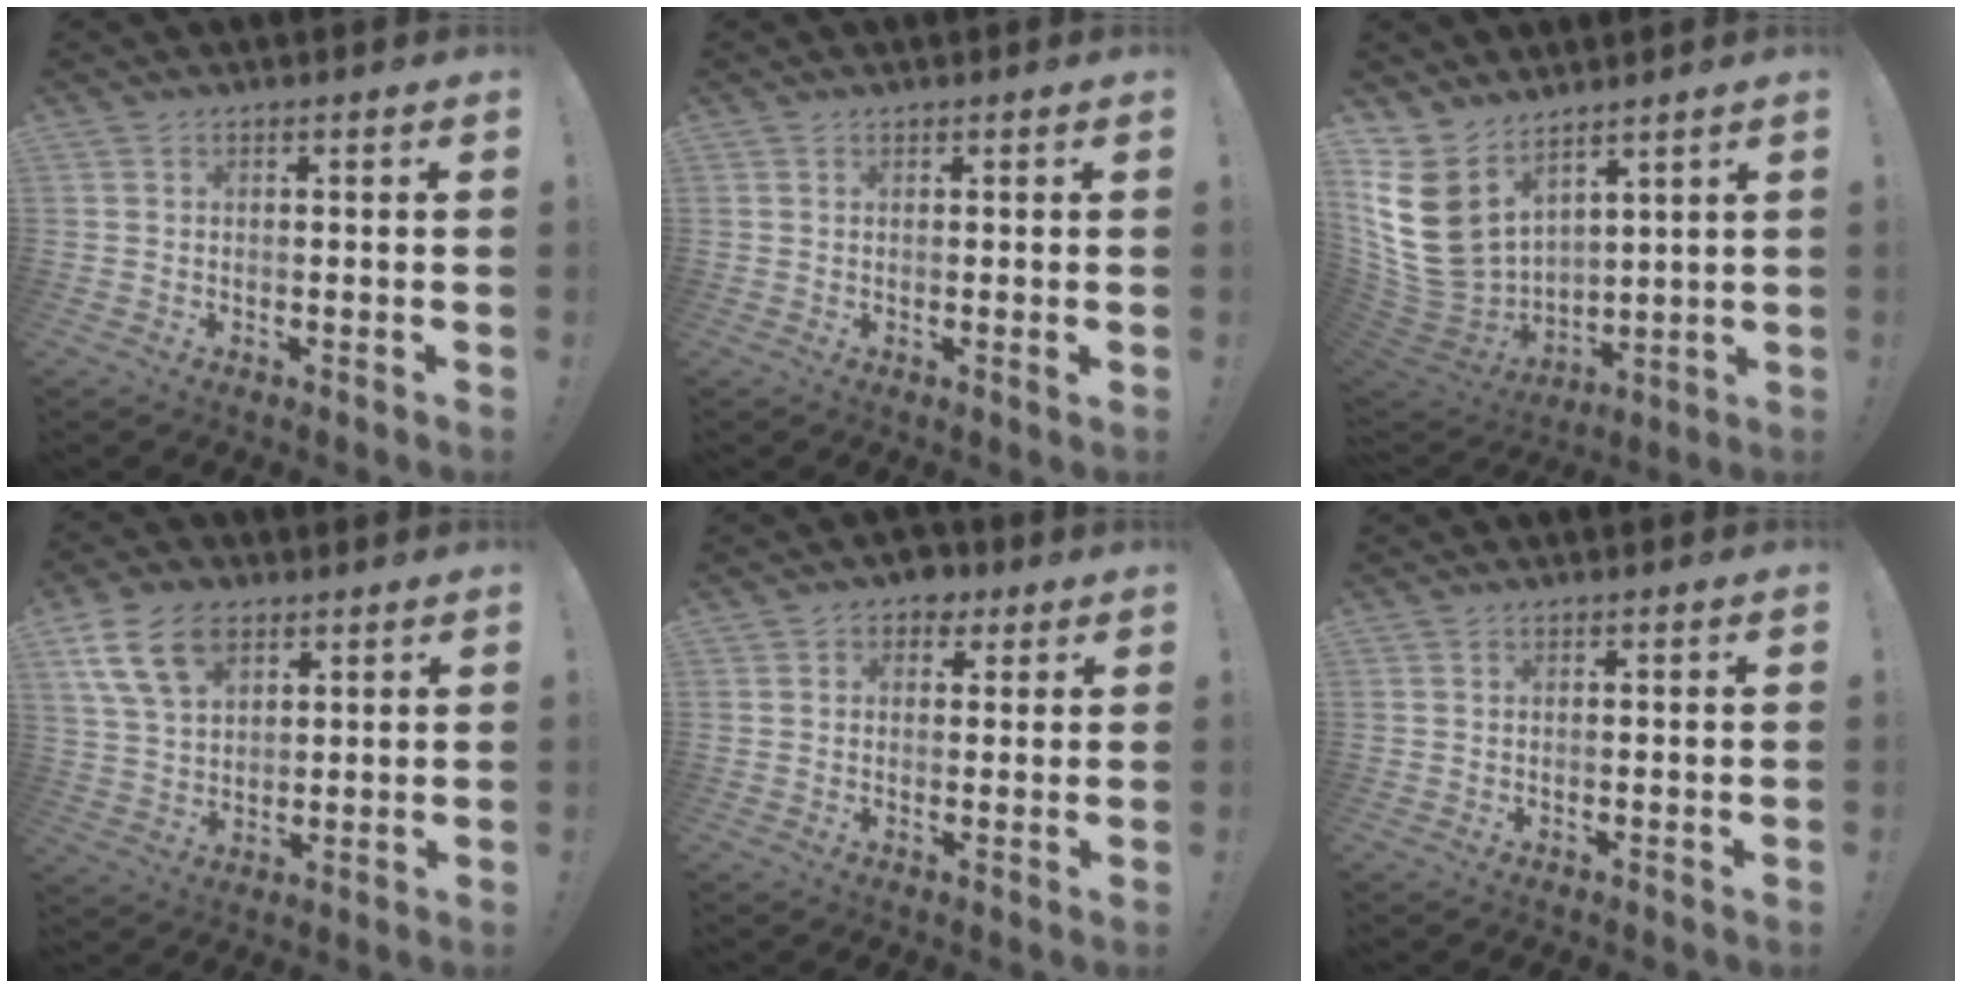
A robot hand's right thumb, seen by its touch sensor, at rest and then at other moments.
{"total": 0.7, "force": [0.4, -0.1, 0.5], "torque": [-0.001, -0.003, 0.005]}
{"total": 17.1, "force": [7.8, 11.9, 9.4], "torque": [-0.203, -0.057, 0.160]}
{"total": 14.6, "force": [7.3, 9.5, 8.2], "torque": [-0.148, -0.023, 0.141]}
{"total": 4.6, "force": [2.4, 3.7, 1.4], "torque": [-0.010, -0.012, 0.041]}
{"total": 0.0}